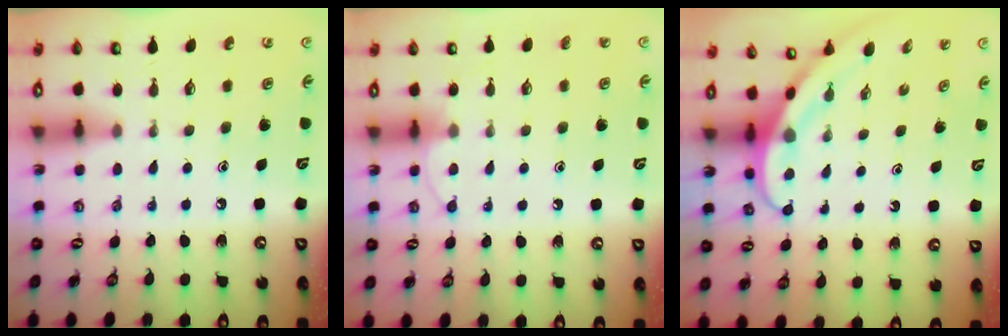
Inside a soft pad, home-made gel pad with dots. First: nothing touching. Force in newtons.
{"total": 6.2, "press": 6.2, "slide": 0.6}
{"total": 3.8, "press": 3.8, "slide": 0.3}